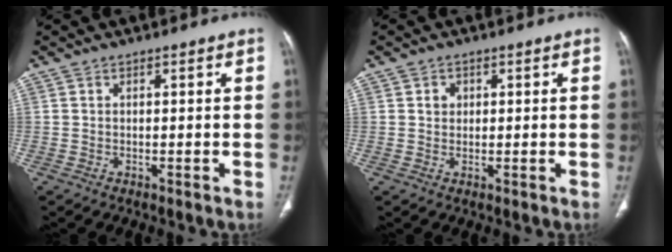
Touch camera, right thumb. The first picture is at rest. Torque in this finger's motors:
{"motor_torque": [-0.38, 0.25, 0.47, -0.32, -0.02]}